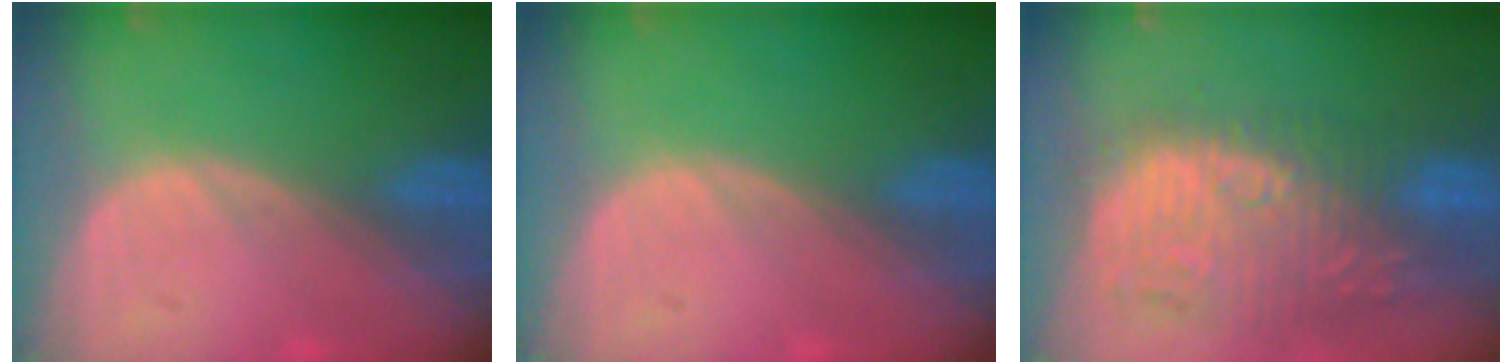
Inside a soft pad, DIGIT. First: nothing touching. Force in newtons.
{"total": 0.0}
{"total": 12.4, "press": 11.5, "slide": 4.7}